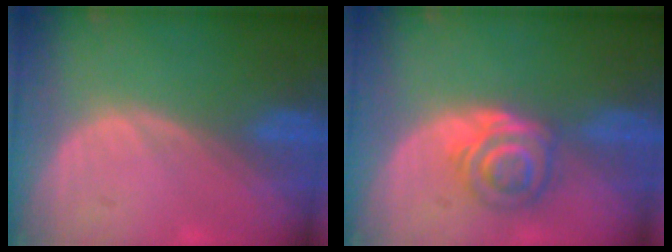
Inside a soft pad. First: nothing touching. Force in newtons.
{"total": 5.5, "press": 5.2, "slide": 1.8}